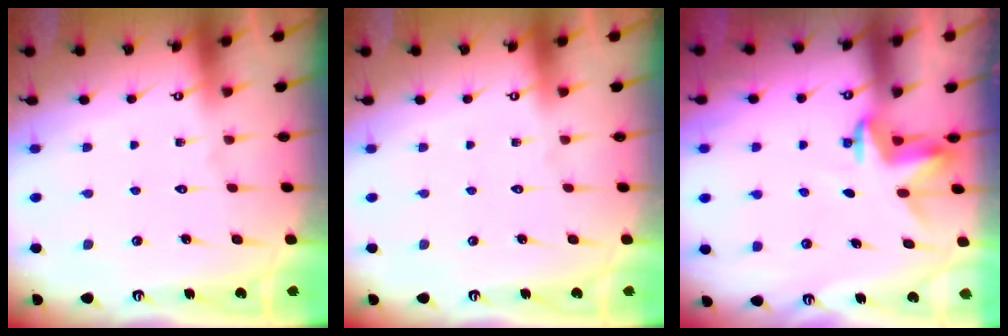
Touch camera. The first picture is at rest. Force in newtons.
{"total": 0.0}
{"total": 3.2, "press": 3.2, "slide": 0.2}